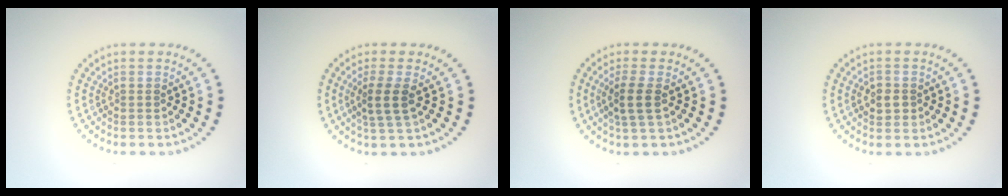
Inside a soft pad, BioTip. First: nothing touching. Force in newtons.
{"total": 2.5, "press": 1.9, "slide": 1.5}
{"total": 2.3, "press": 2.0, "slide": 1.1}
{"total": 1.5, "press": 1.5, "slide": 0.3}